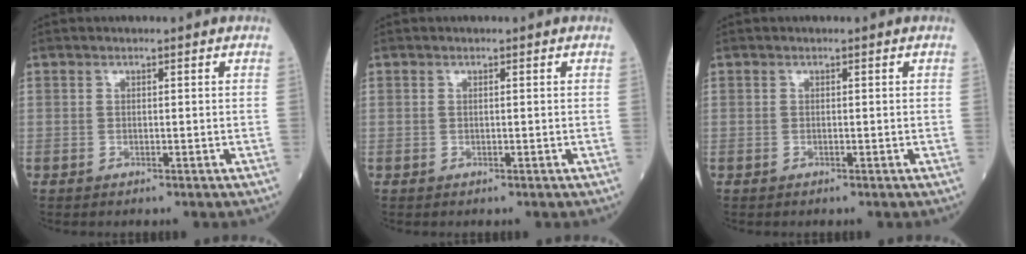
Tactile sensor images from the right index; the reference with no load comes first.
{"total": 0.0}
{"total": 0.0}